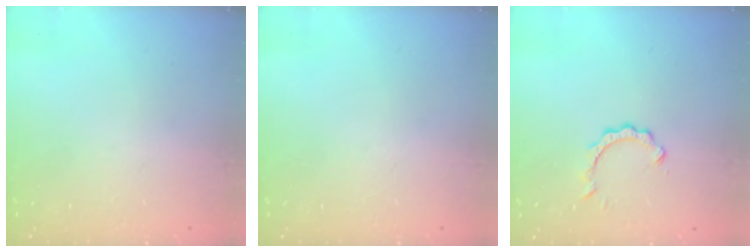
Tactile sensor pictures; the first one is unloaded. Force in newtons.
{"total": 0.0}
{"total": 2.8, "press": 2.8, "slide": 0.3}